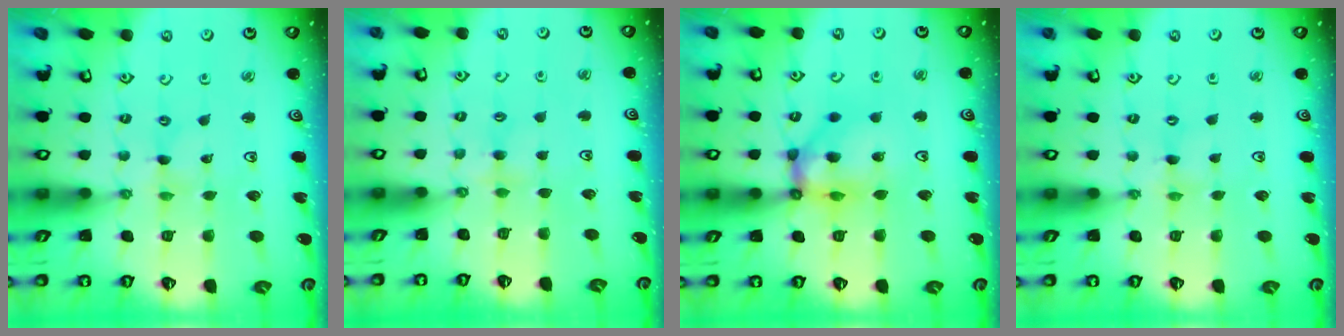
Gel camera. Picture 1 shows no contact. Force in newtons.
{"total": 2.7, "press": 2.6, "slide": 0.5}
{"total": 12.7, "press": 12.6, "slide": 1.4}
{"total": 0.0}